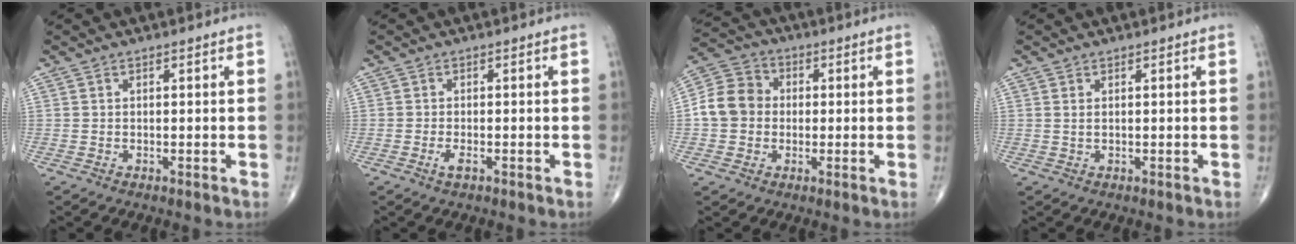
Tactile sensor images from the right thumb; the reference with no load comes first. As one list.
[{"total": 1.6, "force": [-0.7, 0.6, 1.3], "torque": [-0.026, -0.001, -0.014]}, {"total": 9.1, "force": [-0.2, 7.9, 4.4], "torque": [-0.069, 0.027, -0.017]}, {"total": 0.7, "force": [0.3, 0.2, 0.5], "torque": [-0.013, 0.001, 0.008]}]